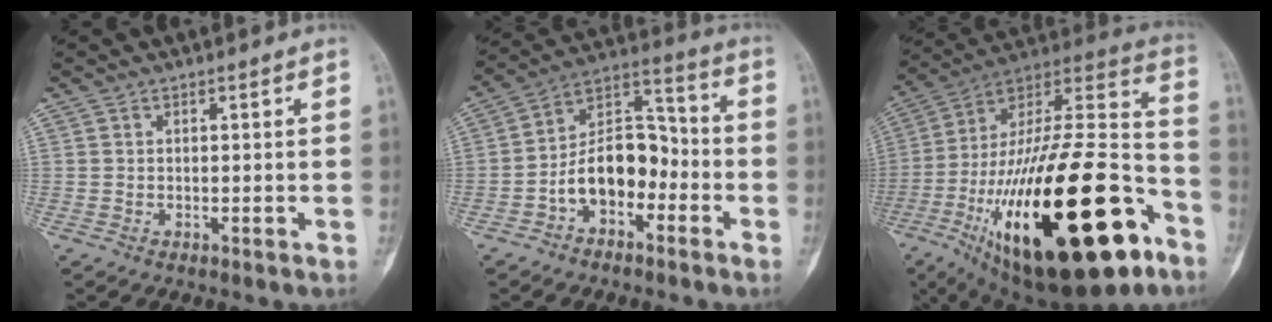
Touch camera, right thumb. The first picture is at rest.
{"total": 12.5, "force": [-4.4, 8.0, 8.6], "torque": [-0.120, 0.062, -0.085]}
{"total": 44.1, "force": [-17.8, 16.5, 36.9], "torque": [-0.615, 0.050, -0.279]}